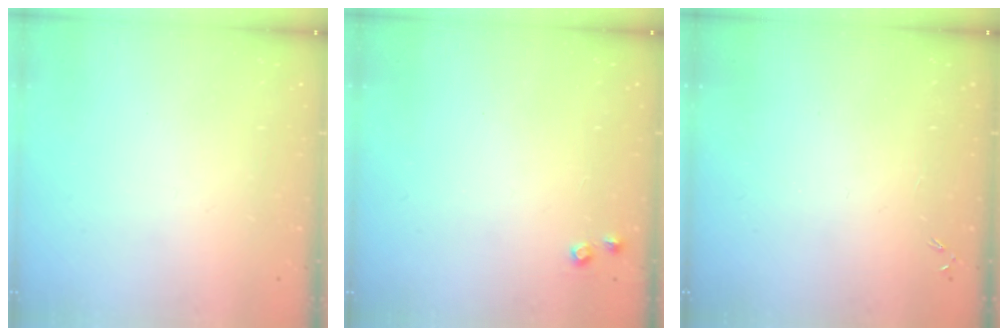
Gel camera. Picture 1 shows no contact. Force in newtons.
{"total": 4.6, "press": 4.5, "slide": 0.7}
{"total": 0.0}